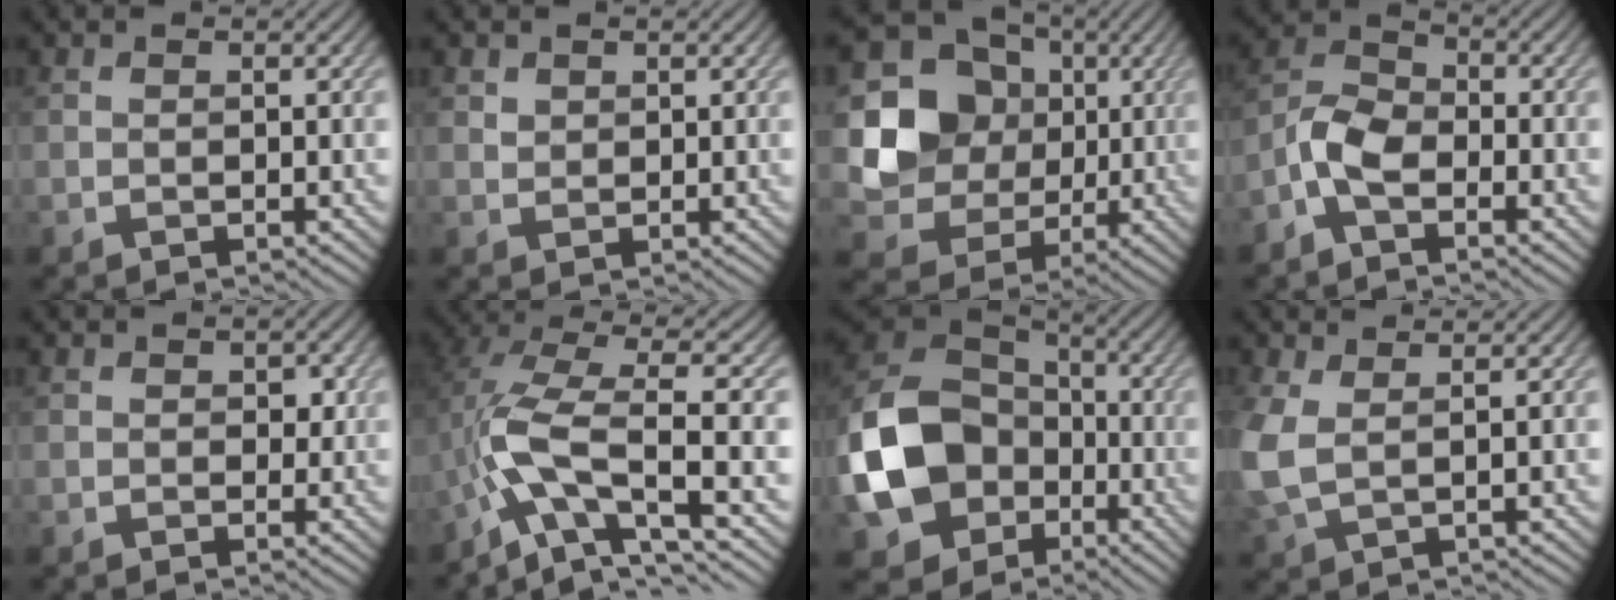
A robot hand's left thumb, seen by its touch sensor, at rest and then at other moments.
{"total": 1.3, "force": [0.9, 0.9, 0.4], "torque": [-0.009, -0.001, 0.018]}
{"total": 12.4, "force": [1.8, 10.7, 5.9], "torque": [-0.148, 0.001, 0.014]}
{"total": 5.6, "force": [-2.9, 2.8, 3.9], "torque": [-0.083, 0.008, -0.071]}
{"total": 1.4, "force": [0.2, 1.2, 0.7], "torque": [-0.015, -0.006, -0.001]}
{"total": 11.3, "force": [-3.2, 3.6, 10.2], "torque": [-0.208, 0.000, -0.061]}
{"total": 15.5, "force": [-3.8, 12.1, 8.8], "torque": [-0.220, -0.019, -0.086]}
{"total": 4.7, "force": [1.1, 2.3, 4.0], "torque": [-0.117, -0.003, 0.020]}